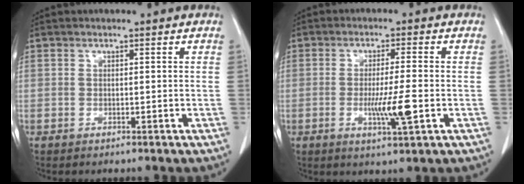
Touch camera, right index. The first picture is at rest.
{"total": 6.6, "force": [-1.5, 0.1, 6.4], "torque": [-0.112, -0.013, -0.025]}